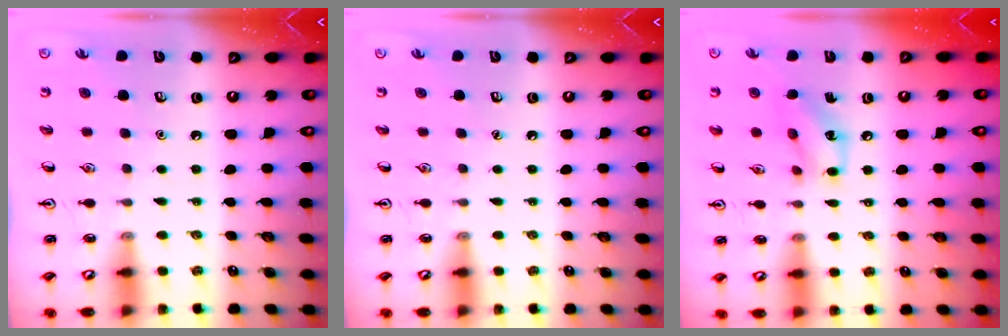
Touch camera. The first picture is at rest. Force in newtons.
{"total": 0.0}
{"total": 9.5, "press": 9.4, "slide": 1.1}